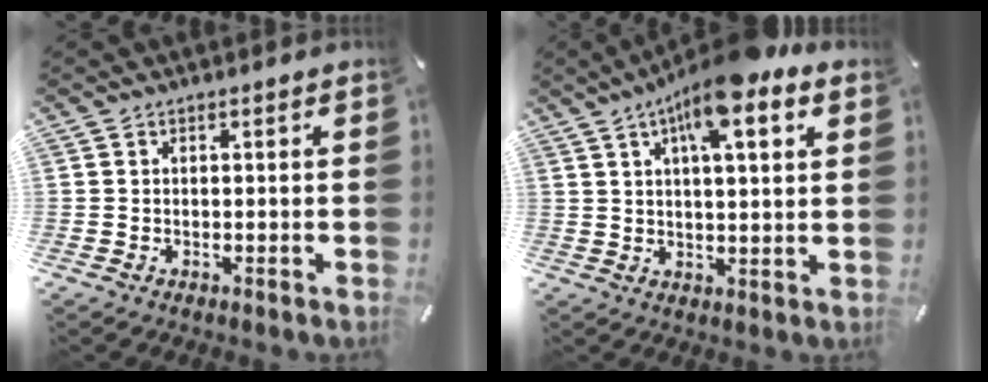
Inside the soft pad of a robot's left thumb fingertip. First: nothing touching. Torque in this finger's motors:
{"motor_torque": [3.21, 1.80, 1.39, -1.38, 0.43]}